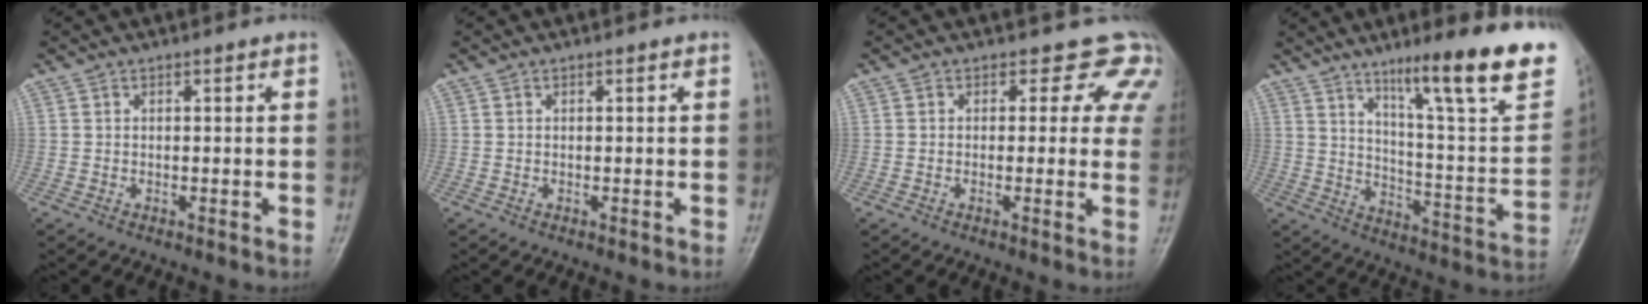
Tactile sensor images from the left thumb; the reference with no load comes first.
{"total": 0.0}
{"total": 6.7, "force": [4.1, 4.6, 2.6], "torque": [0.015, -0.011, 0.019]}
{"total": 23.6, "force": [14.8, 3.4, 18.1], "torque": [-0.233, -0.068, 0.225]}